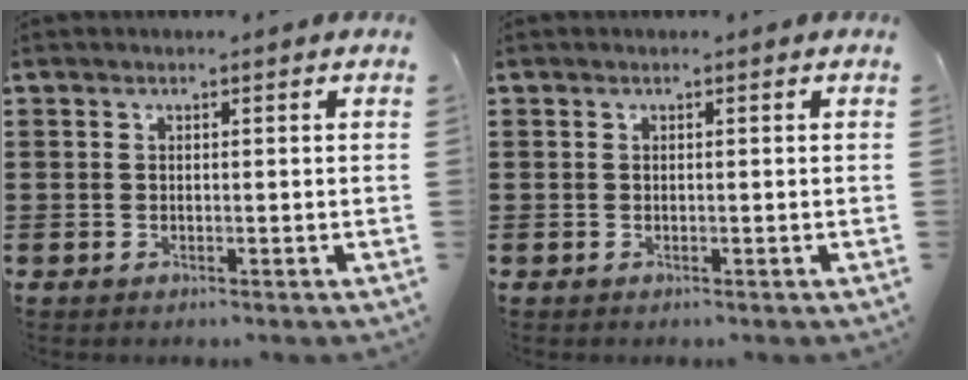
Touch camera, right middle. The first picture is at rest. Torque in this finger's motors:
{"motor_torque": [0.01, -0.02, -0.01, -0.01]}